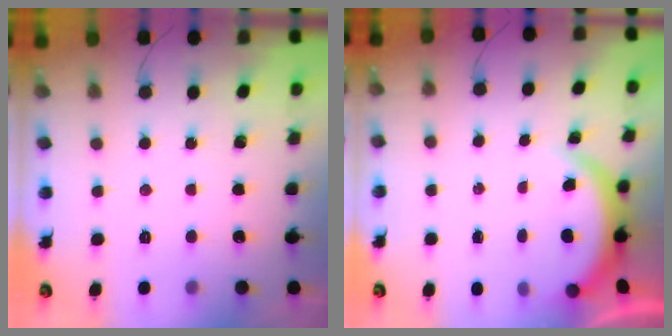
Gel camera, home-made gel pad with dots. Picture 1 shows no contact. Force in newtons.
{"total": 3.9, "press": 3.9, "slide": 0.2}